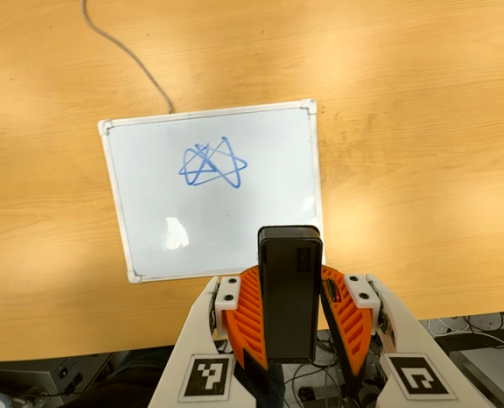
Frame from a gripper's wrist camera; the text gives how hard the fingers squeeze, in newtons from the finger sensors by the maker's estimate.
{"total": 5.5, "left": 4.8, "right": 6.3}